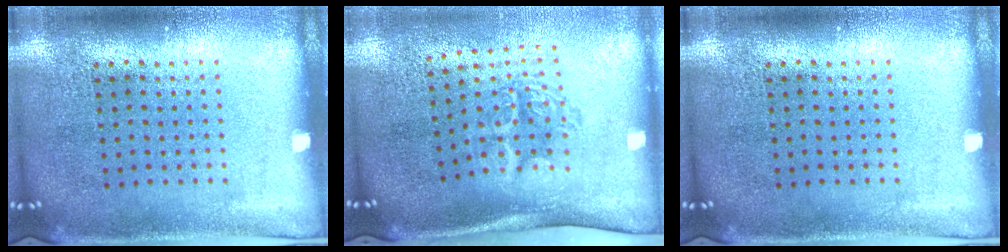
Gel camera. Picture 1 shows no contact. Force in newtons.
{"total": 1.8, "press": 1.2, "slide": 1.3}
{"total": 0.0}